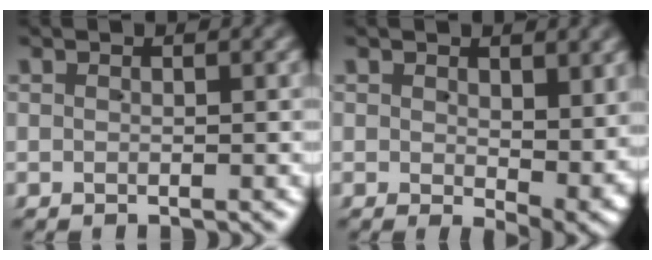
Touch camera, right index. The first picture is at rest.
{"total": 3.7, "force": [0.7, 1.6, 3.3], "torque": [-0.032, -0.013, 0.017]}